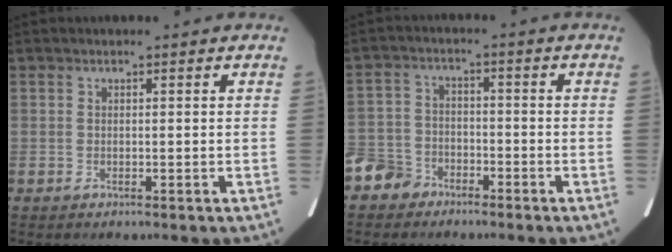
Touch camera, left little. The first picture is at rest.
{"total": 5.9, "force": [-4.5, 3.7, 0.9], "torque": [-0.021, 0.002, -0.092]}